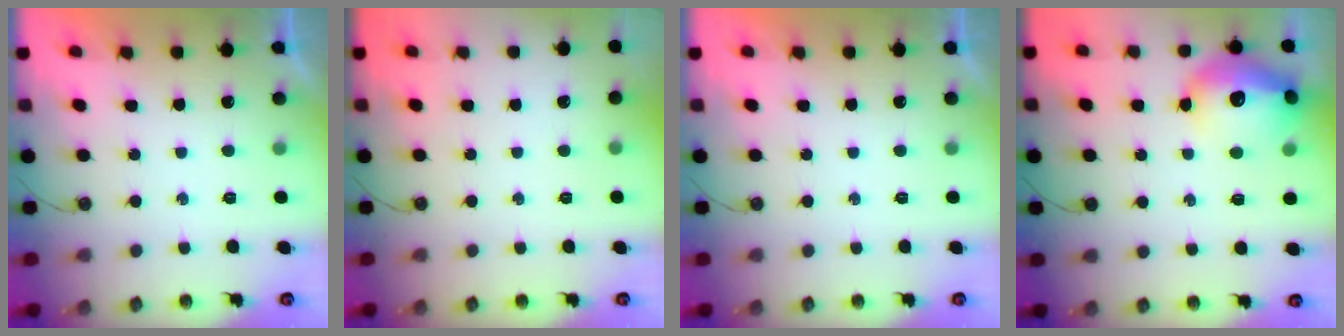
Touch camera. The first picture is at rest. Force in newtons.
{"total": 0.0}
{"total": 0.0}
{"total": 17.8, "press": 17.8, "slide": 1.3}